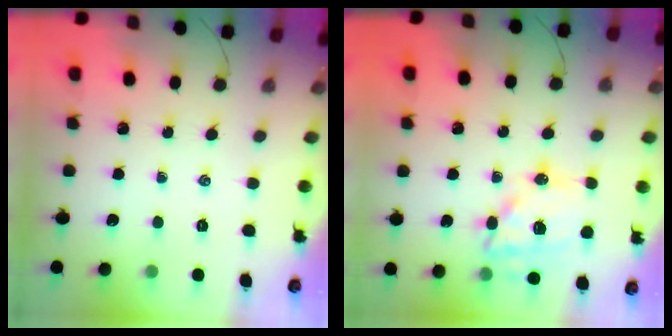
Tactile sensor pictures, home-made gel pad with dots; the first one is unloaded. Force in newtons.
{"total": 14.6, "press": 14.4, "slide": 2.6}